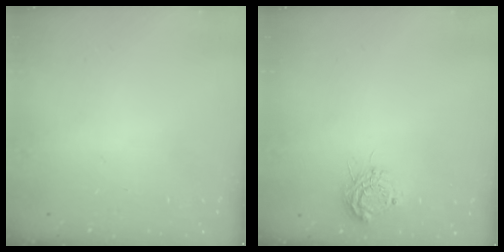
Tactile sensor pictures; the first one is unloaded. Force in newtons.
{"total": 8.8, "press": 8.8, "slide": 0.8}